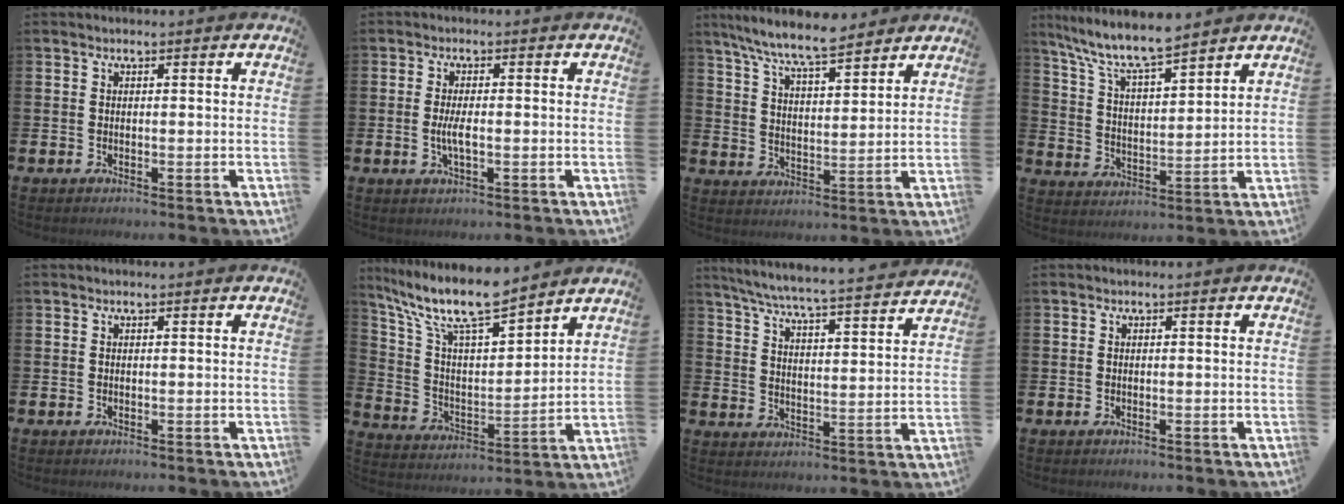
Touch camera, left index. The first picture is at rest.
{"total": 2.9, "force": [-0.4, 0.8, 2.7], "torque": [-0.046, -0.001, -0.009]}
{"total": 8.4, "force": [7.7, 0.8, 3.2], "torque": [-0.091, -0.034, 0.139]}
{"total": 8.5, "force": [7.6, 1.0, 3.5], "torque": [-0.100, -0.040, 0.136]}
{"total": 0.0}
{"total": 11.4, "force": [9.9, 2.4, 5.1], "torque": [-0.135, -0.058, 0.174]}
{"total": 6.7, "force": [6.3, 0.0, 2.3], "torque": [-0.071, -0.048, 0.107]}
{"total": 0.0}